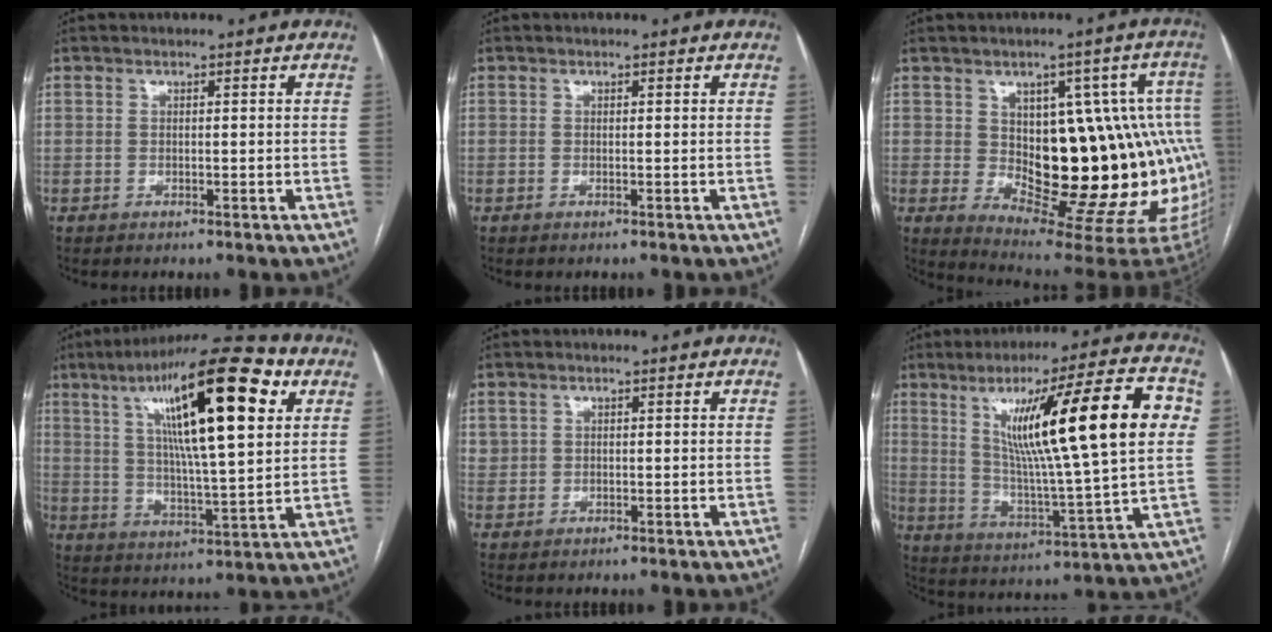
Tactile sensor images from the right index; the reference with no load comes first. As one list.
[{"total": 0.0}, {"total": 22.9, "force": [-1.1, 8.2, 21.3], "torque": [-0.182, 0.029, 0.012]}, {"total": 21.0, "force": [8.4, 3.5, 18.9], "torque": [-0.314, 0.028, 0.130]}, {"total": 1.4, "force": [0.6, 1.3, 0.2], "torque": [0.009, 0.008, 0.009]}, {"total": 22.8, "force": [6.2, 0.9, 21.9], "torque": [-0.338, 0.008, 0.088]}]